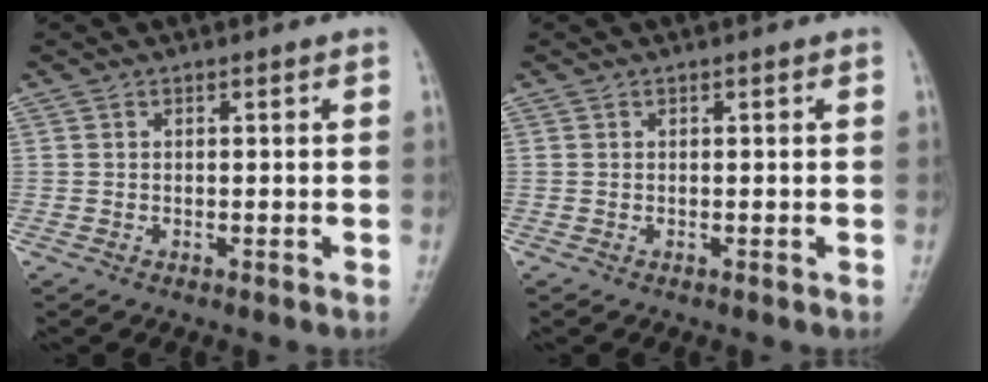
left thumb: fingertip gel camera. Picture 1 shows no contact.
{"total": 0.0}